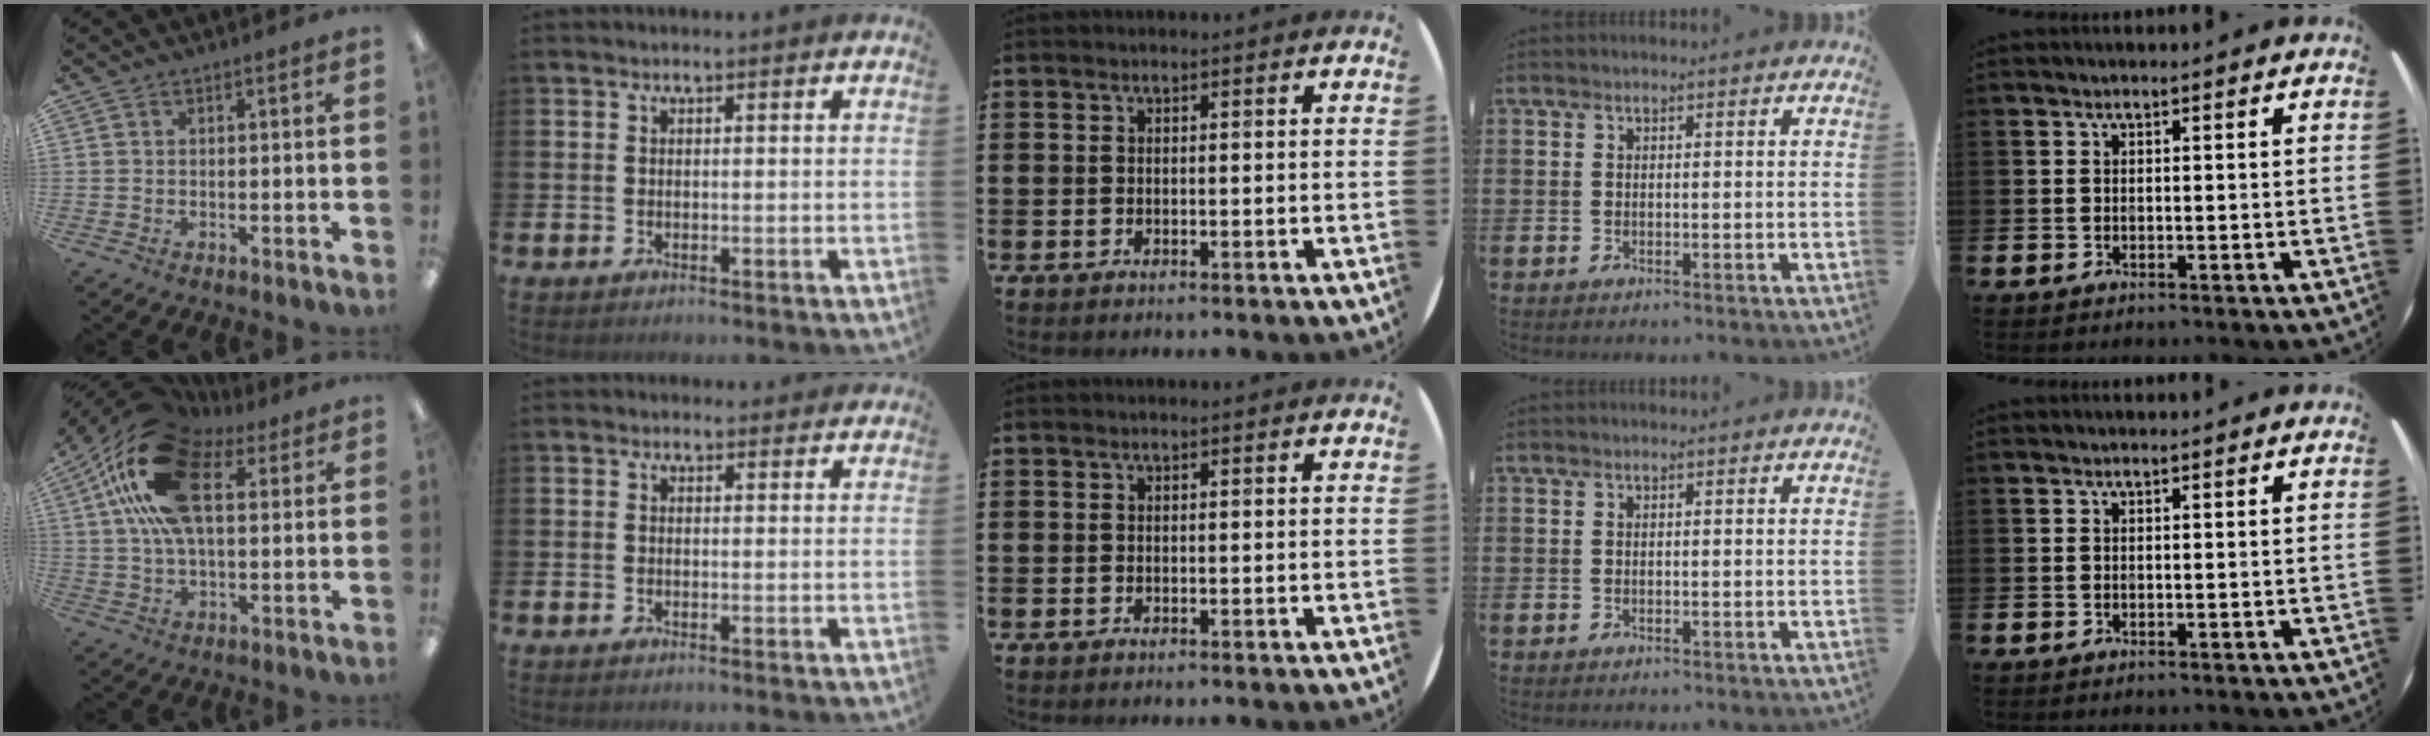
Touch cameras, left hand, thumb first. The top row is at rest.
{"thumb": {"total": 22.7, "force": [8.2, 12.3, 17.2], "torque": [-0.334, -0.004, 0.136]}, "index": {"total": 1.0, "force": [0.8, 0.6, 0.1], "torque": [0.004, 0.005, 0.014]}}